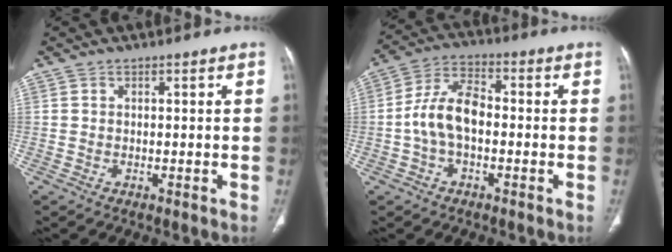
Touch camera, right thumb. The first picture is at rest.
{"total": 9.0, "force": [-1.2, 5.0, 7.3], "torque": [-0.142, 0.030, -0.030]}